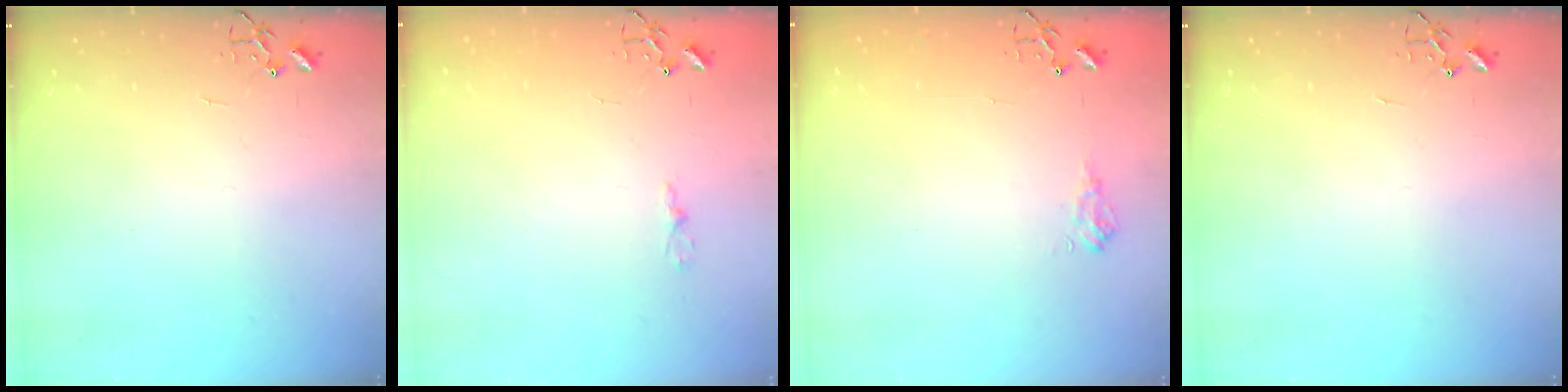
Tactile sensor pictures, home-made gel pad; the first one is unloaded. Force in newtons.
{"total": 3.1, "press": 3.1, "slide": 0.3}
{"total": 6.8, "press": 6.8, "slide": 0.8}
{"total": 0.0}